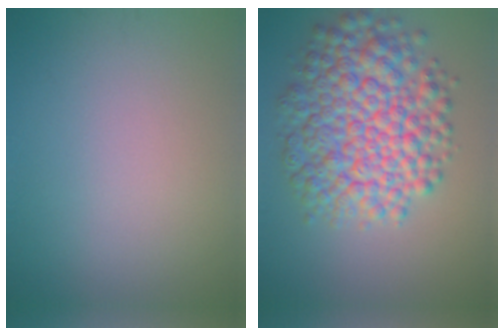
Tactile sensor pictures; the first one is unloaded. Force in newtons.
{"total": 9.5, "press": 9.5, "slide": 0.2}